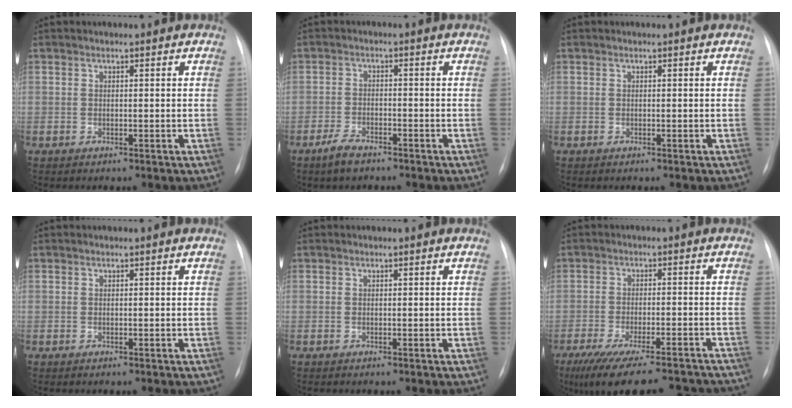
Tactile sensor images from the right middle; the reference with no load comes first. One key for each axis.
{"total": 3.5, "fx": -2.8, "fy": 1.2, "fz": 1.7, "tx": -0.044, "ty": -0.003, "tz": -0.050}
{"total": 0.0}
{"total": 0.0}
{"total": 0.0}
{"total": 18.8, "fx": -16.1, "fy": 3.6, "fz": 9.0, "tx": -0.135, "ty": -0.025, "tz": -0.220}